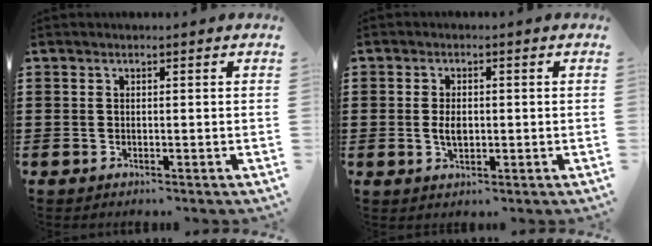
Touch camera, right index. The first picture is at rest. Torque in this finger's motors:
{"motor_torque": [0.17, 1.96, 0.13, 0.02]}